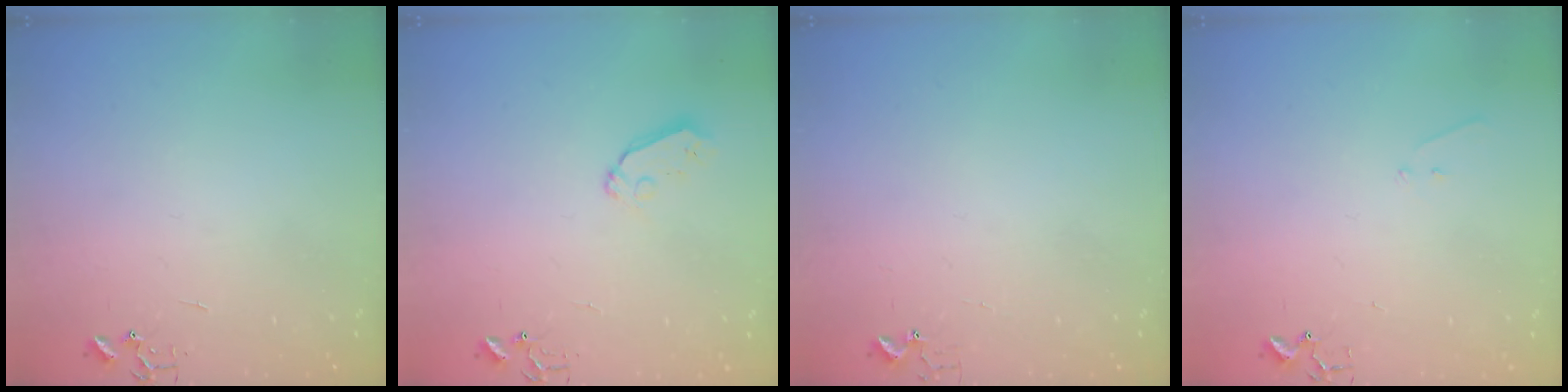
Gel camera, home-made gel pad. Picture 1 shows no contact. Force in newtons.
{"total": 6.1, "press": 6.0, "slide": 0.4}
{"total": 2.7, "press": 2.7, "slide": 0.3}
{"total": 5.7, "press": 5.7, "slide": 0.7}